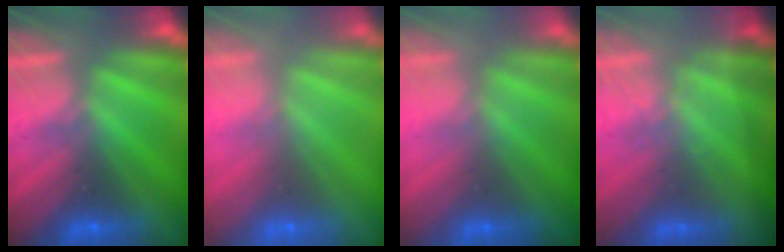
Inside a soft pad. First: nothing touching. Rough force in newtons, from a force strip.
{"total": 6.7}
{"total": 2.9}
{"total": 1.3}